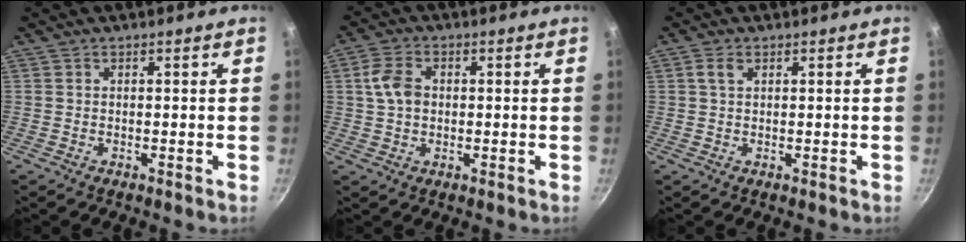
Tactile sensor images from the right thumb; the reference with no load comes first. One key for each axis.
{"total": 5.9, "fx": 0.6, "fy": 4.2, "fz": 4.1, "tx": -0.071, "ty": 0.009, "tz": 0.006}
{"total": 2.0, "fx": 0.8, "fy": 1.2, "fz": 1.4, "tx": -0.024, "ty": 0.001, "tz": 0.015}